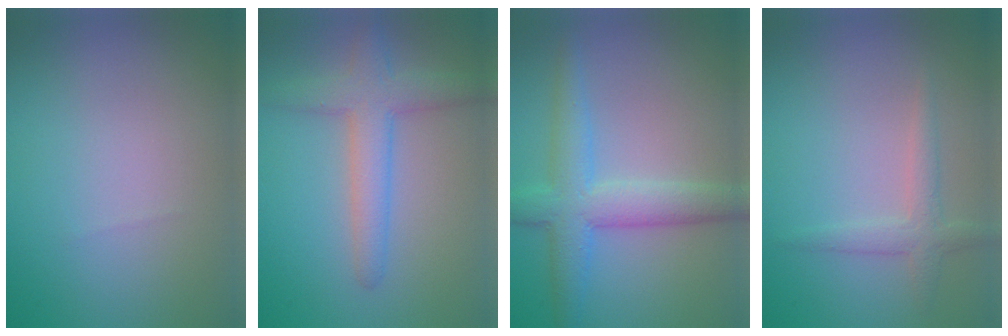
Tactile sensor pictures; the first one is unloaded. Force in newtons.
{"total": 4.3, "press": 4.2, "slide": 0.2}
{"total": 5.4, "press": 5.4, "slide": 0.1}
{"total": 2.1, "press": 2.1, "slide": 0.1}